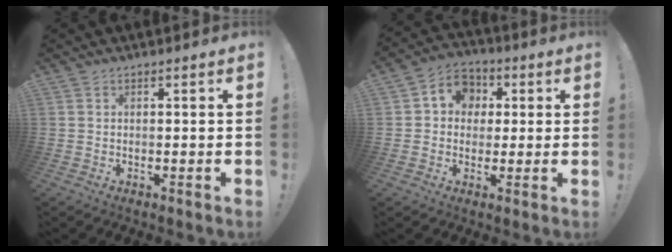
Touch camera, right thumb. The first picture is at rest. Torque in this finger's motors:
{"motor_torque": [0.80, 1.05, 0.04, -0.10, 0.15]}